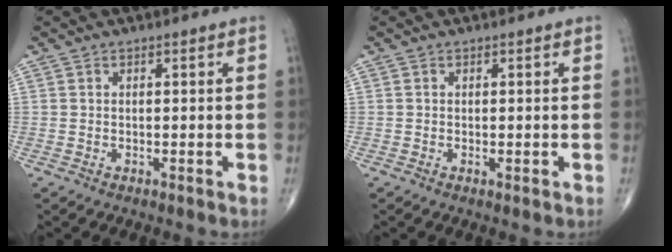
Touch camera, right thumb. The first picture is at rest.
{"total": 0.5, "force": [-0.1, 0.2, 0.5], "torque": [-0.011, -0.003, -0.003]}